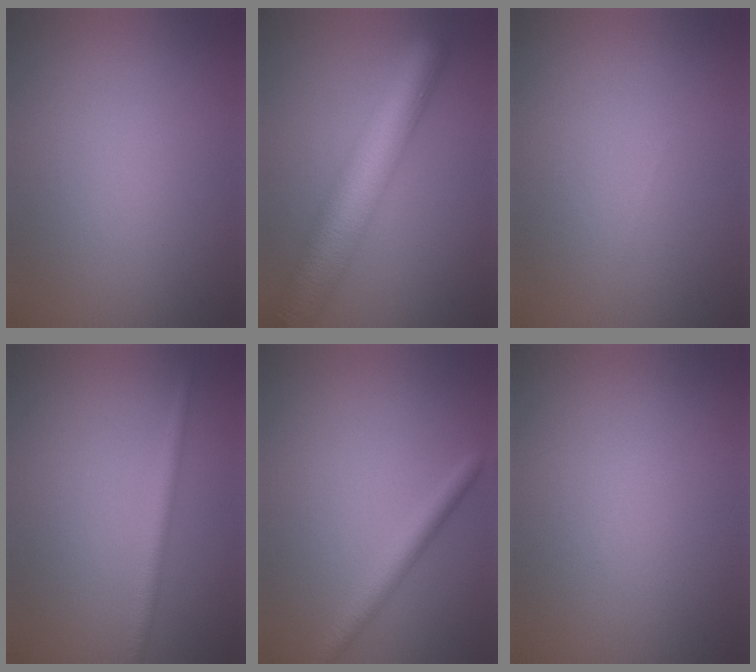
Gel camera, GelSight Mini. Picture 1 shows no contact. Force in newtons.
{"total": 8.7, "press": 8.7, "slide": 0.3}
{"total": 0.0}
{"total": 1.9, "press": 1.9, "slide": 0.1}
{"total": 2.4, "press": 2.4, "slide": 0.1}
{"total": 0.0}